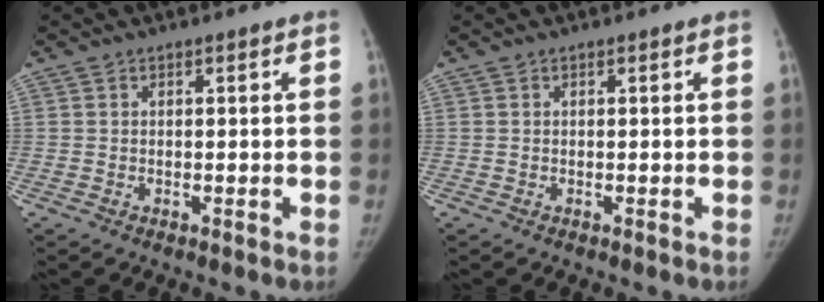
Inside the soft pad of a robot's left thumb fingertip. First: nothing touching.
{"total": 0.0}